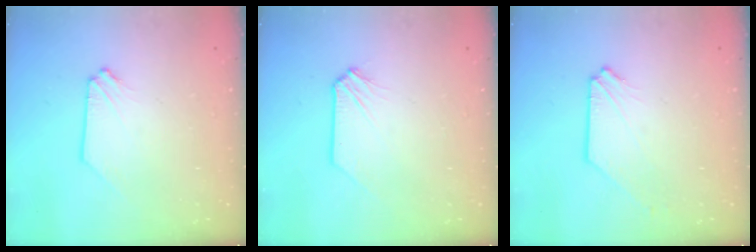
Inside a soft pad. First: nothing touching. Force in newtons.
{"total": 0.0}
{"total": 1.2, "press": 1.2, "slide": 0.2}